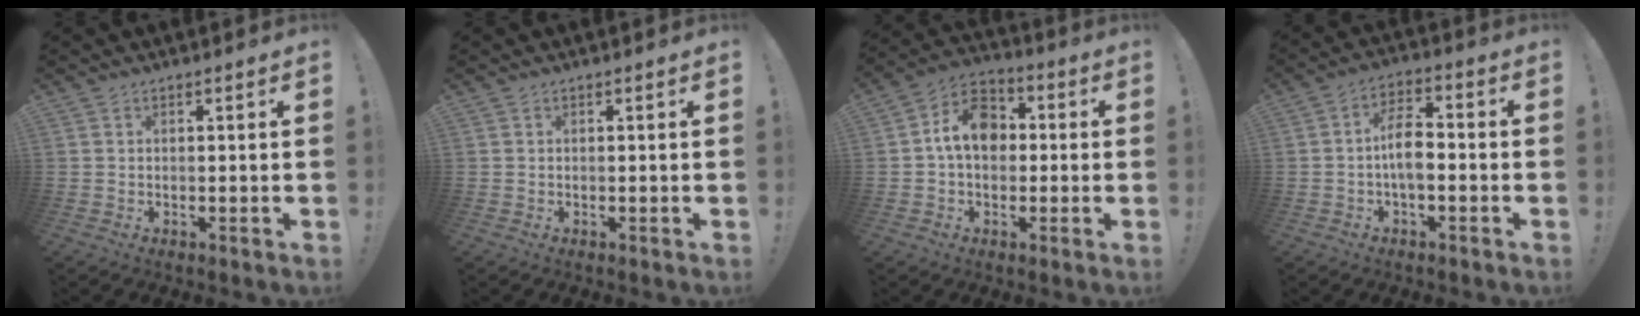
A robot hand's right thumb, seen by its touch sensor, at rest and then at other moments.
{"total": 0.0}
{"total": 11.3, "force": [1.0, 8.4, 7.6], "torque": [-0.115, 0.015, 0.025]}
{"total": 8.4, "force": [-1.3, 4.3, 7.1], "torque": [-0.130, 0.012, -0.023]}